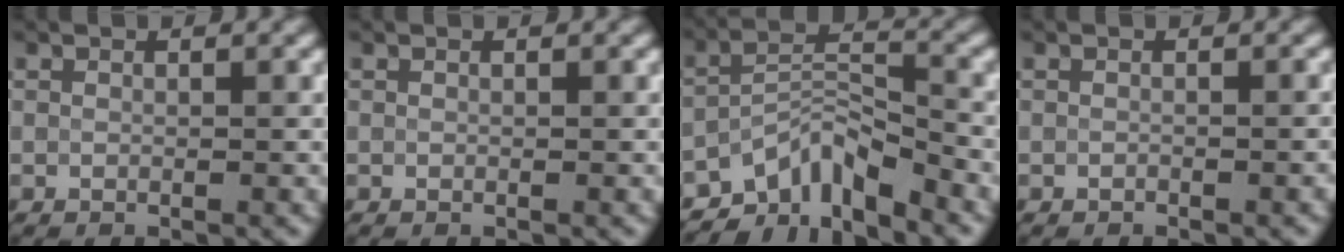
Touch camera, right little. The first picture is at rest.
{"total": 0.0}
{"total": 5.5, "force": [-4.2, 2.0, 2.9], "torque": [-0.037, 0.003, -0.083]}
{"total": 0.5, "force": [-0.5, 0.1, 0.2], "torque": [-0.002, 0.001, -0.007]}